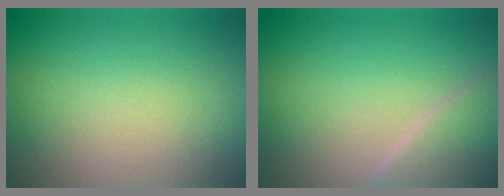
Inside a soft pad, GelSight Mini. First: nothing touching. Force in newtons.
{"total": 3.3, "press": 3.3, "slide": 0.2}